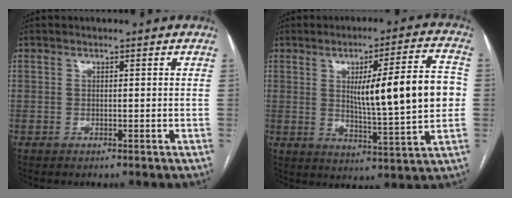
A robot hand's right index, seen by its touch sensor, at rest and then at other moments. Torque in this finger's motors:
{"motor_torque": [0.82, 0.33, 0.54, 0.14]}